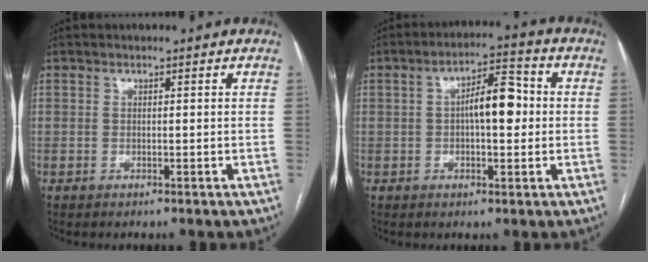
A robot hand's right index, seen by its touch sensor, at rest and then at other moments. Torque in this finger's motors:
{"motor_torque": [1.05, -0.07, 0.59, 0.11]}